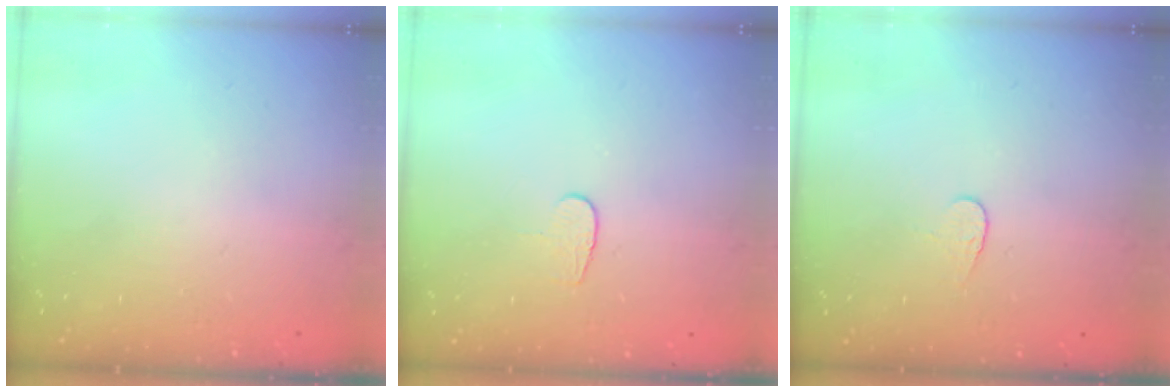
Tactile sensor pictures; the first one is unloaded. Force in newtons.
{"total": 3.7, "press": 3.7, "slide": 0.3}
{"total": 4.3, "press": 4.3, "slide": 0.3}